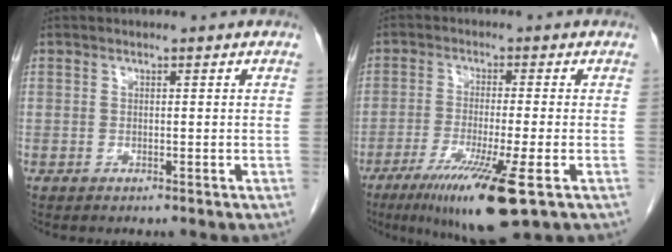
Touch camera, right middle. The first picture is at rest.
{"total": 11.8, "force": [-6.1, 0.1, 10.1], "torque": [-0.178, -0.038, -0.100]}